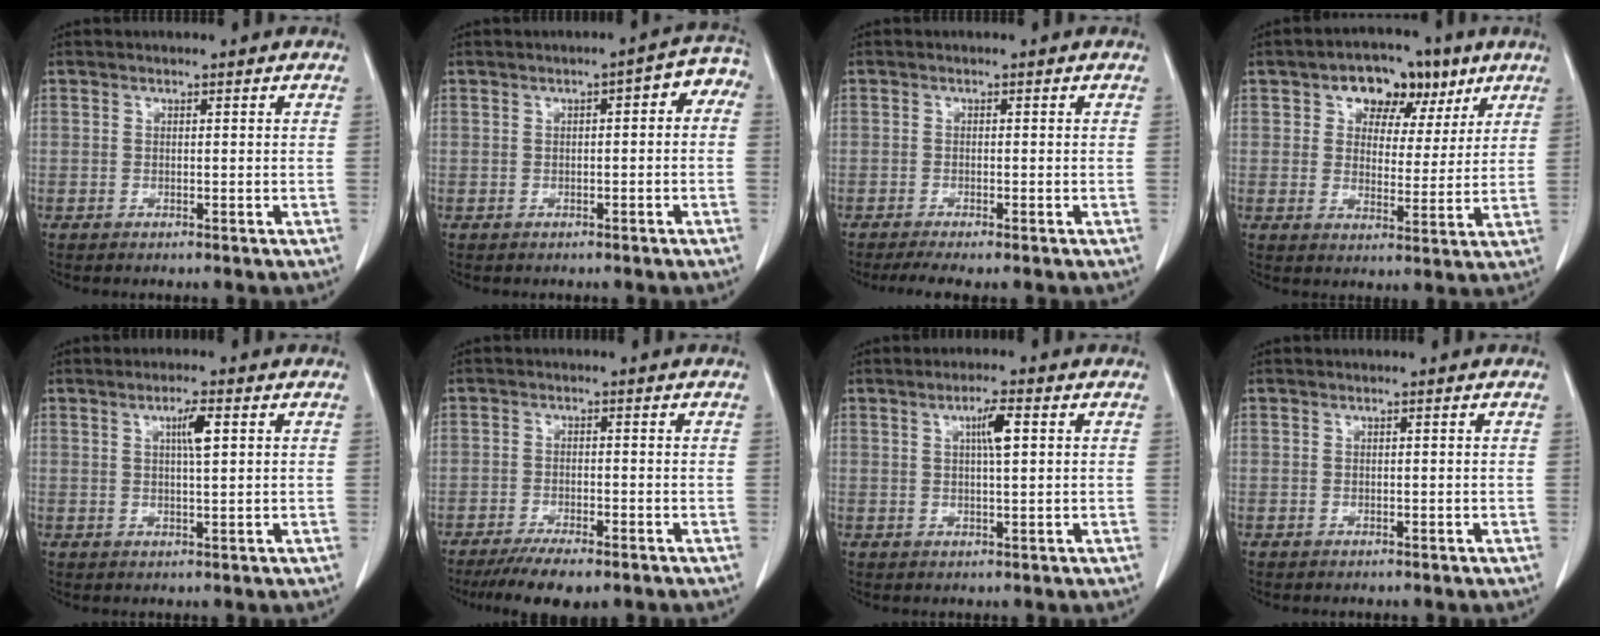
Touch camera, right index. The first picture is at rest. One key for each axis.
{"total": 4.6, "fx": 0.5, "fy": 2.0, "fz": 4.1, "tx": -0.045, "ty": 0.029, "tz": -0.001}
{"total": 3.7, "fx": -2.9, "fy": 0.3, "fz": 2.2, "tx": -0.032, "ty": -0.007, "tz": -0.046}
{"total": 9.3, "fx": 4.8, "fy": 6.1, "fz": 5.1, "tx": -0.060, "ty": 0.026, "tz": 0.071}
{"total": 3.5, "fx": 1.2, "fy": 0.3, "fz": 3.3, "tx": -0.055, "ty": 0.001, "tz": 0.019}
{"total": 6.5, "fx": -4.8, "fy": 1.6, "fz": 4.0, "tx": -0.063, "ty": -0.012, "tz": -0.078}
{"total": 3.8, "fx": 1.2, "fy": 0.4, "fz": 3.6, "tx": -0.062, "ty": 0.002, "tz": 0.018}
{"total": 0.0}